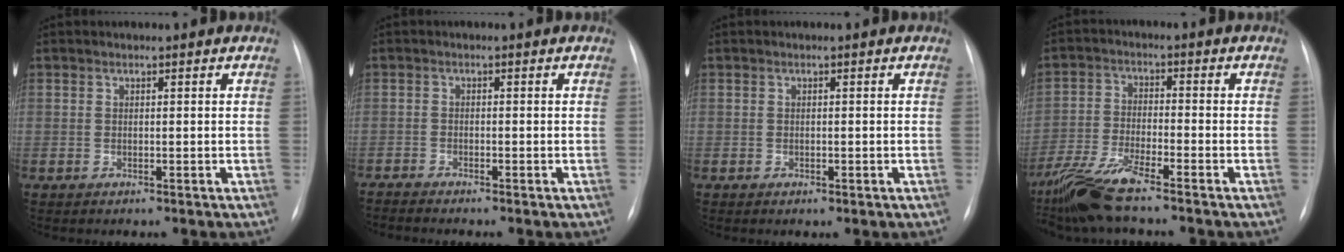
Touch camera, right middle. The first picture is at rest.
{"total": 2.5, "force": [-2.3, -0.4, 0.8], "torque": [-0.009, -0.004, -0.041]}
{"total": 0.7, "force": [-0.3, 0.4, 0.5], "torque": [-0.007, 0.000, -0.003]}
{"total": 8.9, "force": [-7.3, 0.3, 5.1], "torque": [-0.115, -0.025, -0.141]}